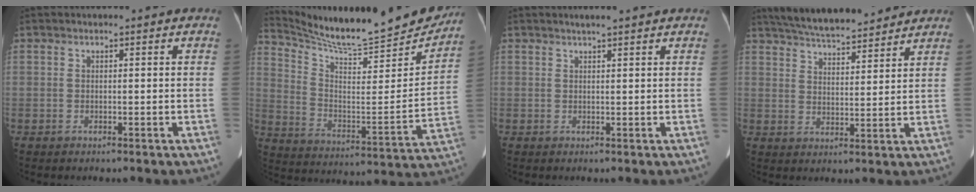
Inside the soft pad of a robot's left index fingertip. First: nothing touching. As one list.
[{"total": 22.5, "force": [20.9, 1.4, 8.2], "torque": [-0.142, -0.070, 0.310]}, {"total": 2.6, "force": [2.2, -0.1, 1.4], "torque": [-0.021, 0.013, 0.035]}, {"total": 13.4, "force": [12.3, 2.0, 5.0], "torque": [-0.087, 0.020, 0.193]}]